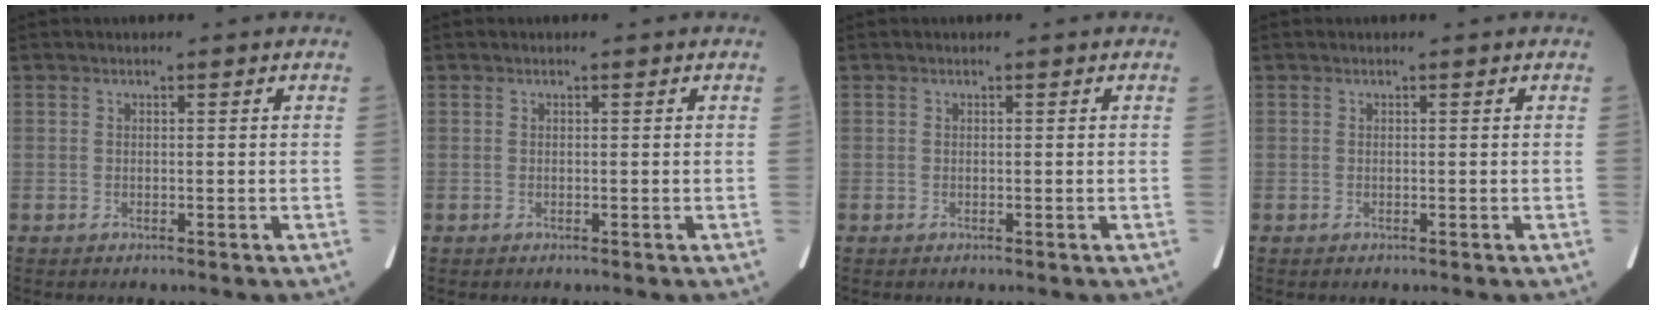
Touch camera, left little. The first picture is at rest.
{"total": 0.0}
{"total": 0.0}
{"total": 0.0}